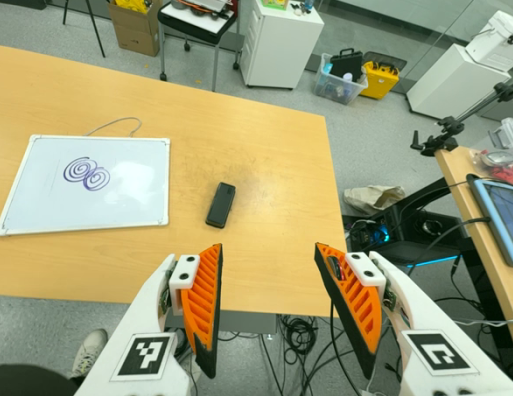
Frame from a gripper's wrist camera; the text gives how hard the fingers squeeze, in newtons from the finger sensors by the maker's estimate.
{"total": 0.0}